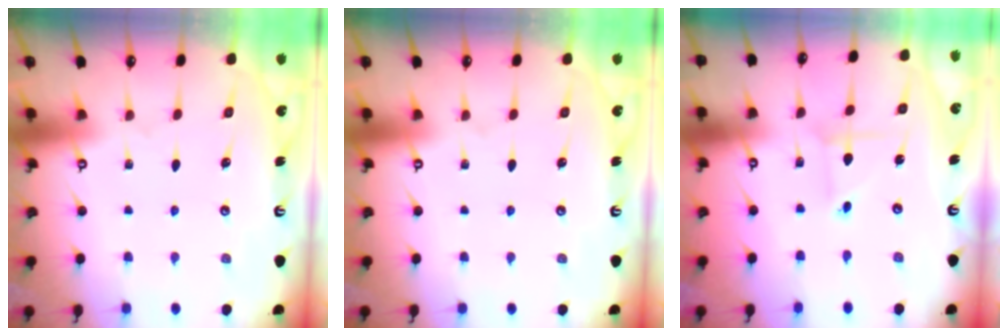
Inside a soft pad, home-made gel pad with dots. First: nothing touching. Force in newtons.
{"total": 0.0}
{"total": 1.4, "press": 1.4, "slide": 0.1}